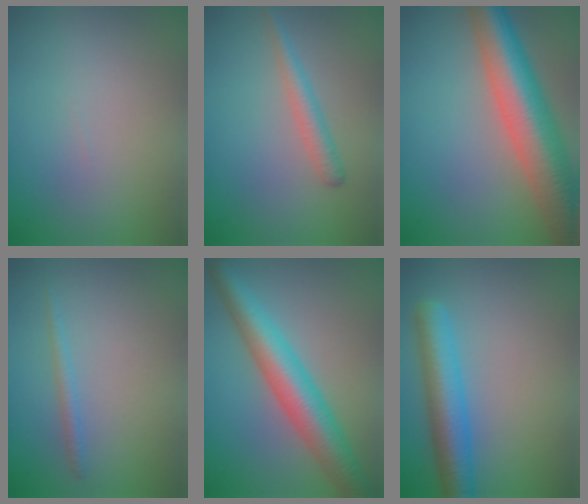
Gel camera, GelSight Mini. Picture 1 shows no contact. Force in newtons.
{"total": 2.0, "press": 2.0, "slide": 0.1}
{"total": 10.1, "press": 10.1, "slide": 0.7}
{"total": 1.0, "press": 1.0, "slide": 0.1}
{"total": 6.6, "press": 6.6, "slide": 0.0}
{"total": 5.3, "press": 5.3, "slide": 0.3}